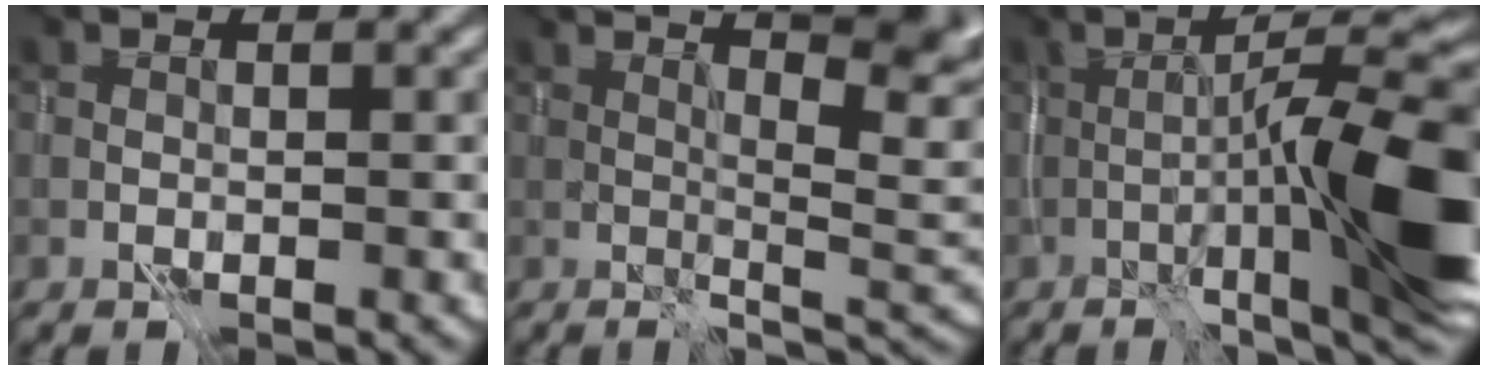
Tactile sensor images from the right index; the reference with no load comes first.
{"total": 8.8, "force": [3.7, 1.8, 7.8], "torque": [-0.063, 0.029, 0.061]}
{"total": 11.9, "force": [-4.4, 0.7, 11.1], "torque": [-0.164, 0.003, -0.050]}